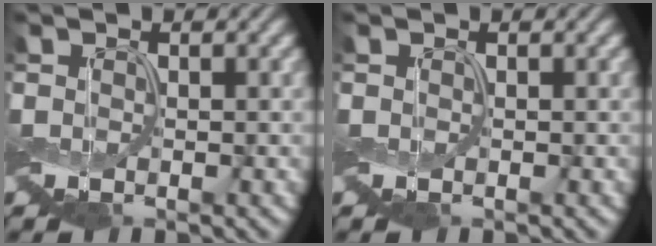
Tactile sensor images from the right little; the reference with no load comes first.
{"total": 0.0}